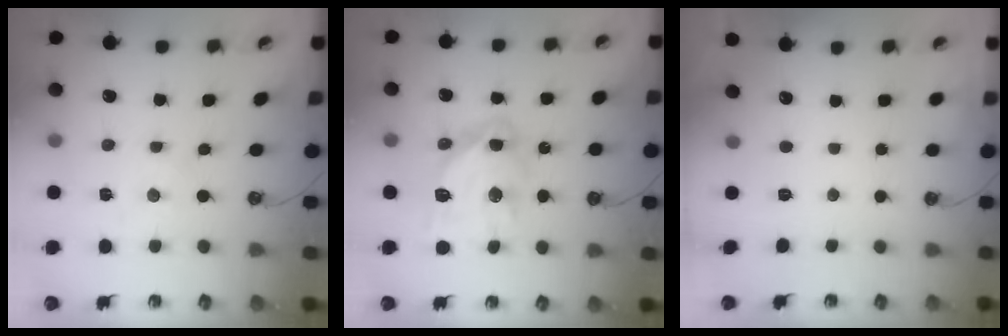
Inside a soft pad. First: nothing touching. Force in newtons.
{"total": 16.6, "press": 16.6, "slide": 1.4}
{"total": 0.0}